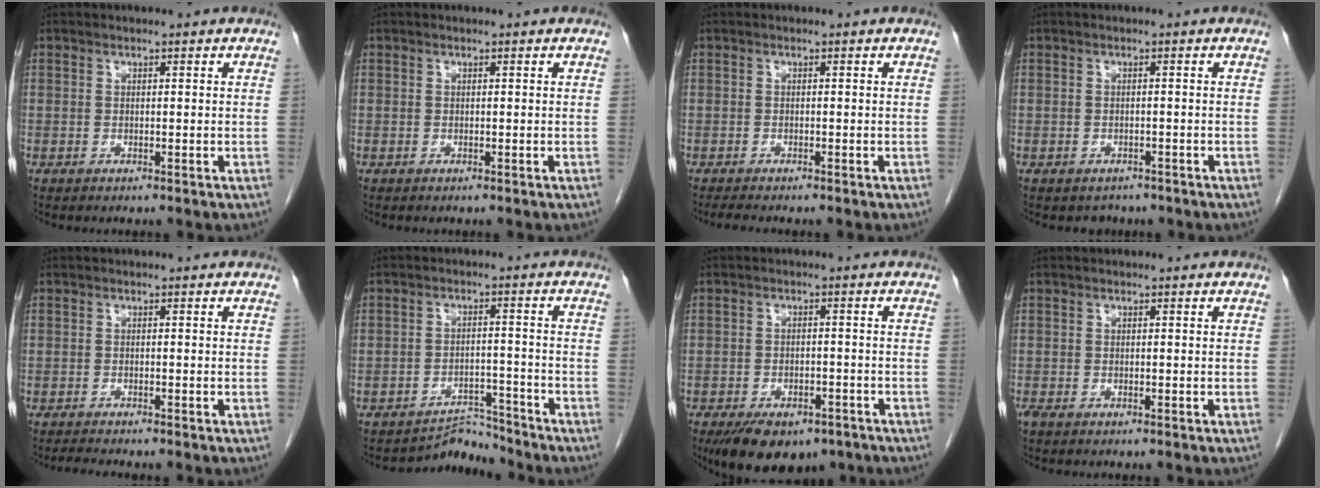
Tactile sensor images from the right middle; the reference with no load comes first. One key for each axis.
{"total": 0.0}
{"total": 2.3, "fx": -2.0, "fy": 0.2, "fz": 1.2, "tx": -0.022, "ty": -0.006, "tz": -0.030}
{"total": 2.3, "fx": -1.7, "fy": 1.4, "fz": 0.1, "tx": -0.008, "ty": 0.004, "tz": -0.024}
{"total": 1.8, "fx": -1.6, "fy": -0.4, "fz": 0.5, "tx": -0.018, "ty": -0.007, "tz": -0.031}
{"total": 4.2, "fx": -4.0, "fy": 0.4, "fz": -1.3, "tx": 0.027, "ty": 0.013, "tz": -0.061}
{"total": 10.8, "fx": -7.6, "fy": 5.3, "fz": 5.6, "tx": -0.087, "ty": -0.002, "tz": -0.111}
{"total": 0.8, "fx": -0.6, "fy": 0.2, "fz": 0.4, "tx": -0.013, "ty": -0.003, "tz": -0.011}